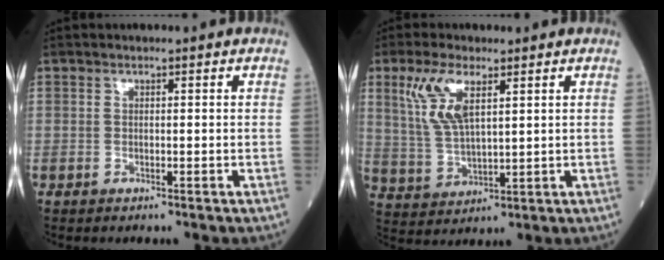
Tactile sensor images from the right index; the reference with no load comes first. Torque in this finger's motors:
{"motor_torque": [0.24, 0.17, 0.20, 0.11]}